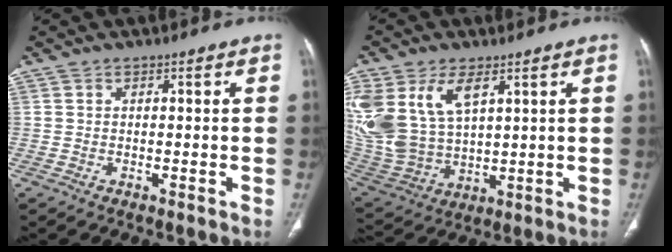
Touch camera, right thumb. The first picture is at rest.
{"total": 18.9, "force": [7.2, 11.4, 13.3], "torque": [-0.296, -0.016, 0.154]}